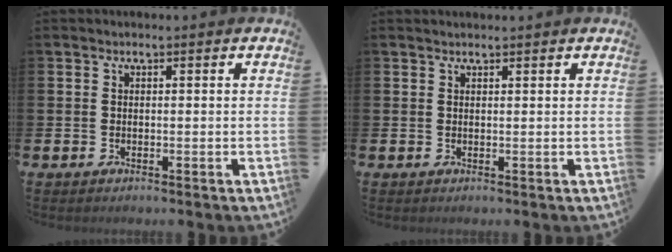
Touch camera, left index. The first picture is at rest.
{"total": 0.5, "force": [0.5, 0.0, 0.1], "torque": [0.009, -0.004, 0.007]}